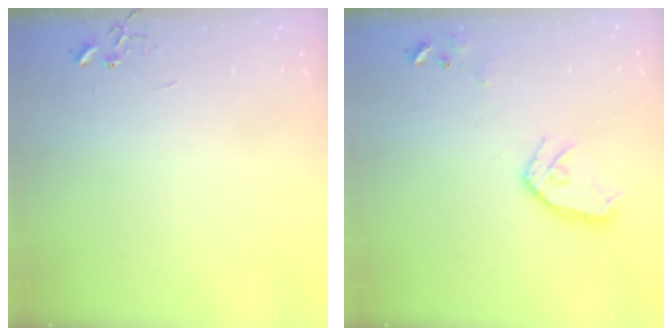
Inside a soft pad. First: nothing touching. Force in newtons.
{"total": 11.7, "press": 11.6, "slide": 1.2}